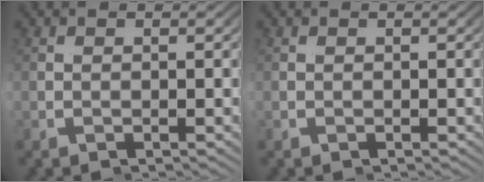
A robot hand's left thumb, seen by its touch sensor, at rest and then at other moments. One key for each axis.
{"total": 0.0}